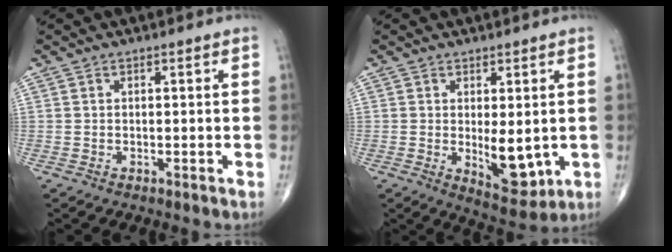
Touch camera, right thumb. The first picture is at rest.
{"total": 7.5, "force": [-0.5, 3.5, 6.6], "torque": [-0.076, -0.019, 0.009]}